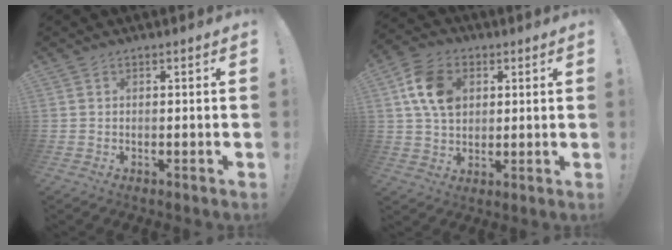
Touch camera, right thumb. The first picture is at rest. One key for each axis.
{"total": 13.6, "fx": 4.2, "fy": 10.3, "fz": 7.8, "tx": -0.131, "ty": 0.005, "tz": 0.085}